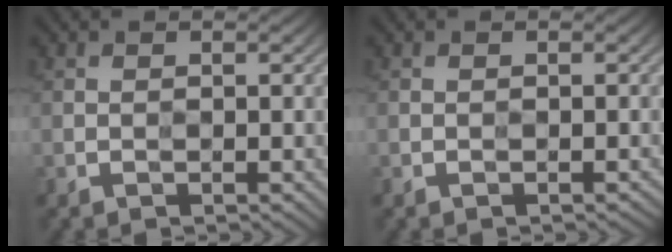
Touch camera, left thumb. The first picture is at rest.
{"total": 0.5, "force": [-0.4, 0.1, 0.3], "torque": [-0.001, 0.000, -0.002]}